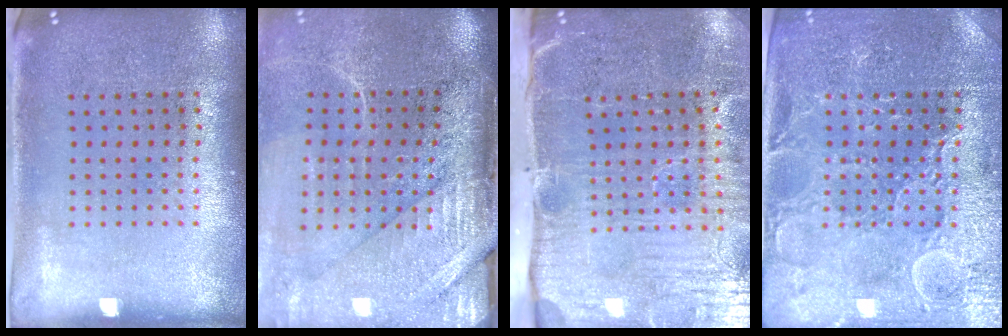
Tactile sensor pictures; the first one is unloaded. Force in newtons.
{"total": 4.2, "press": 3.6, "slide": 2.2}
{"total": 5.4, "press": 4.4, "slide": 3.1}
{"total": 3.8, "press": 3.7, "slide": 0.9}